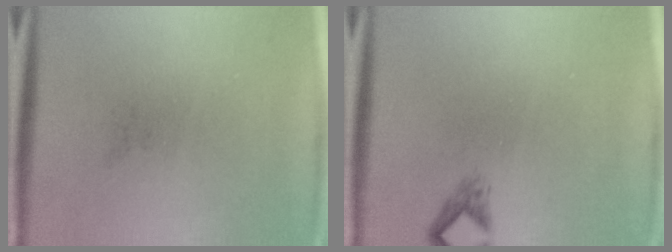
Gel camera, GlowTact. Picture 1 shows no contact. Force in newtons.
{"total": 1.0}